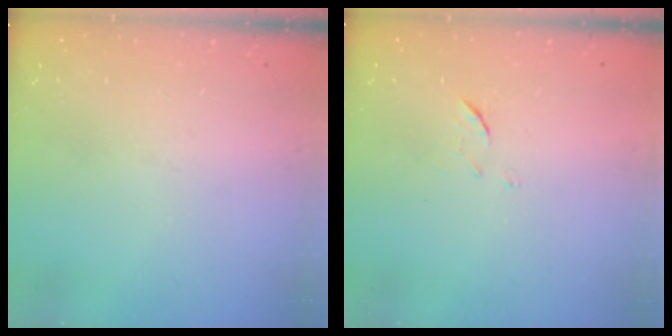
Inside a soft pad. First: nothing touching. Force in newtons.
{"total": 5.4, "press": 5.2, "slide": 1.2}